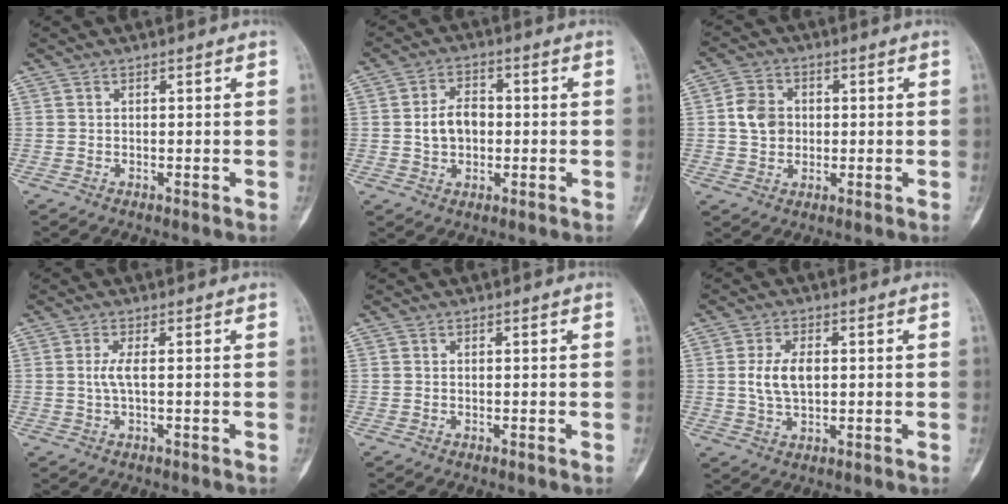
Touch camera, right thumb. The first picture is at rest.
{"total": 6.6, "force": [-0.2, 4.7, 4.6], "torque": [-0.067, 0.015, -0.004]}
{"total": 6.4, "force": [0.4, 5.3, 3.6], "torque": [-0.048, 0.003, 0.005]}
{"total": 2.3, "force": [0.1, 0.4, 2.3], "torque": [-0.064, 0.000, 0.001]}
{"total": 0.0}
{"total": 6.4, "force": [0.6, 3.5, 5.2], "torque": [-0.103, 0.001, 0.012]}